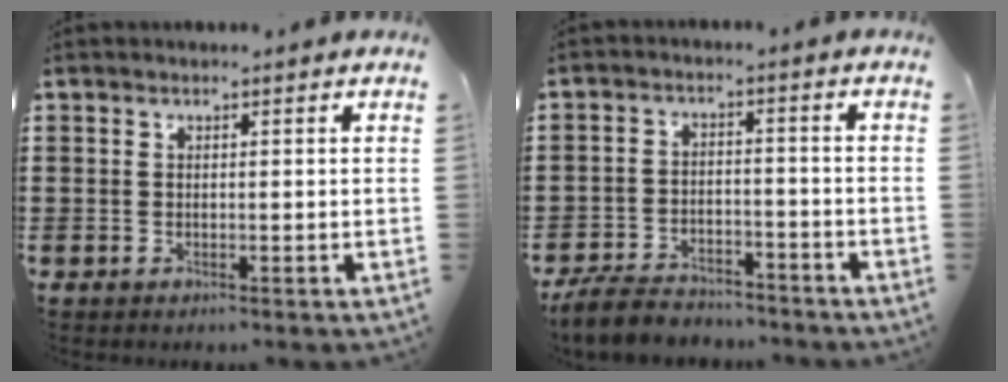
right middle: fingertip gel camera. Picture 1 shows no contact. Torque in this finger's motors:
{"motor_torque": [1.89, -0.25, 0.09, 0.05]}